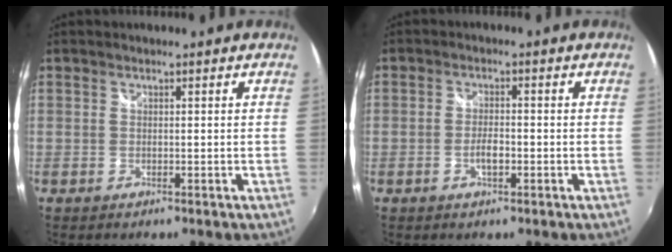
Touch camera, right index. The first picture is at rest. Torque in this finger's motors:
{"motor_torque": [0.03, -0.03, 0.16, 0.04]}